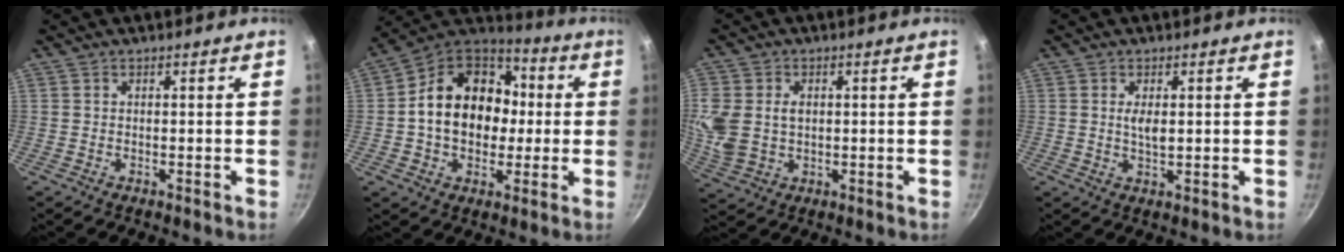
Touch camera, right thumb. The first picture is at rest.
{"total": 19.6, "force": [0.5, 15.1, 12.5], "torque": [-0.178, 0.036, -0.002]}
{"total": 10.0, "force": [1.0, 7.5, 6.6], "torque": [-0.140, -0.005, 0.022]}
{"total": 3.1, "force": [0.5, 1.3, 2.8], "torque": [-0.046, -0.003, 0.011]}